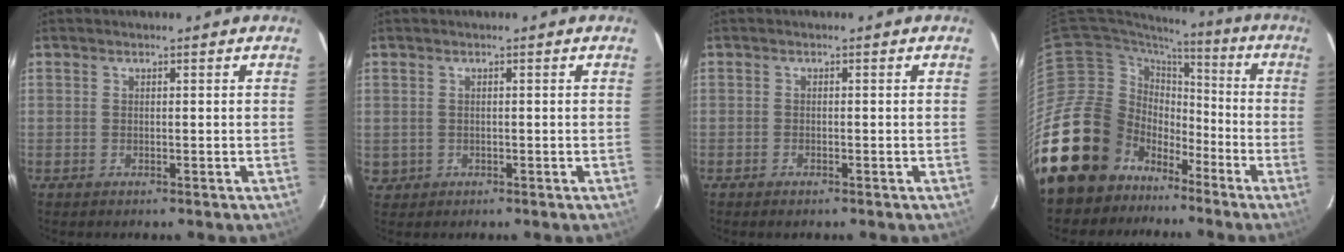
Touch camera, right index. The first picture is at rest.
{"total": 1.9, "force": [-0.1, 1.9, 0.2], "torque": [-0.003, 0.001, 0.004]}
{"total": 0.9, "force": [-0.8, 0.4, 0.3], "torque": [-0.008, -0.001, -0.016]}
{"total": 23.9, "force": [-13.0, 17.4, 10.0], "torque": [-0.234, 0.031, -0.208]}